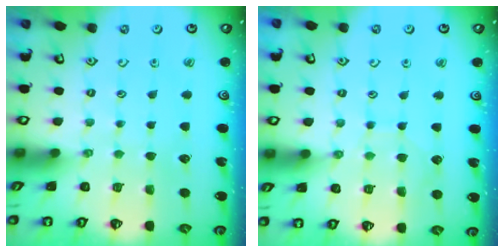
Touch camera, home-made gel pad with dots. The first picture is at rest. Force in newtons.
{"total": 6.1, "press": 6.1, "slide": 0.6}